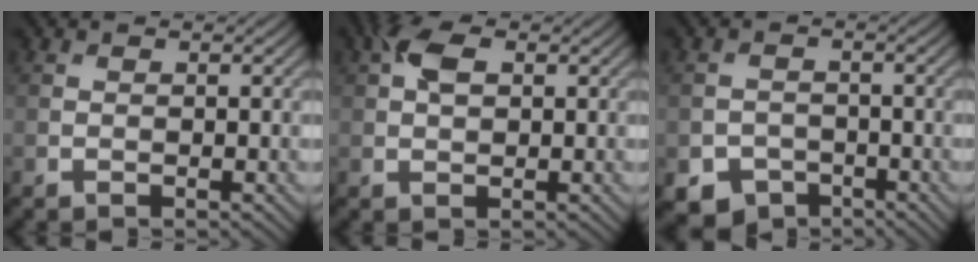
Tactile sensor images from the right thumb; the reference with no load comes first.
{"total": 3.8, "force": [1.2, 2.2, 2.8], "torque": [-0.062, 0.010, 0.018]}
{"total": 4.1, "force": [-2.8, 2.8, 1.2], "torque": [-0.022, -0.007, -0.051]}